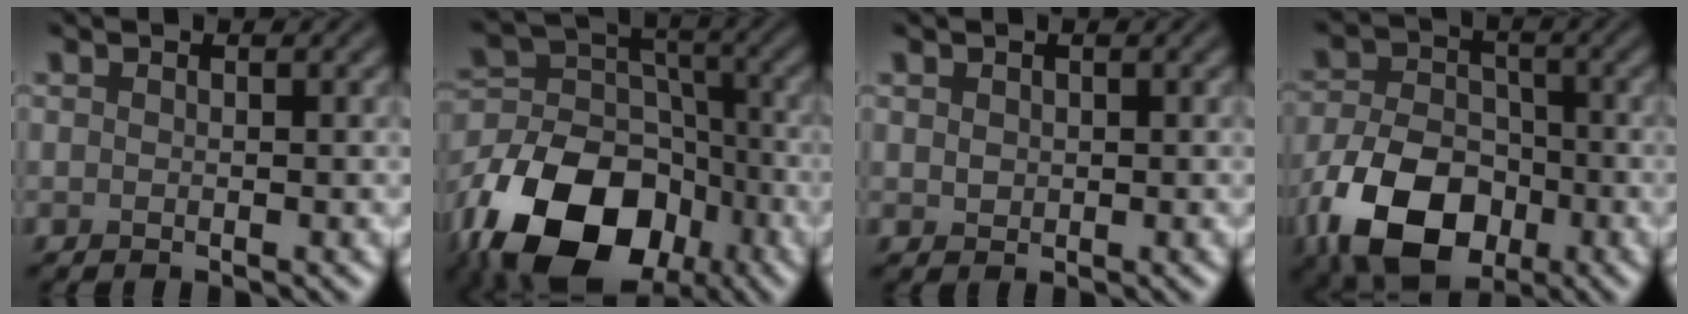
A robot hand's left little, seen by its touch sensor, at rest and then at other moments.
{"total": 16.2, "force": [-9.2, 10.6, 8.1], "torque": [-0.169, -0.014, -0.166]}
{"total": 0.8, "force": [0.4, 0.7, 0.3], "torque": [-0.007, -0.001, 0.009]}
{"total": 10.0, "force": [-4.5, 6.5, 6.2], "torque": [-0.130, -0.018, -0.082]}